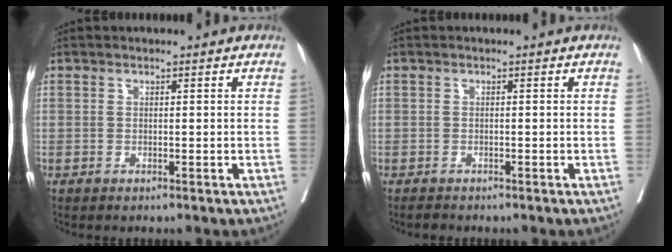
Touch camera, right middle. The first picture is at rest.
{"total": 0.8, "force": [-0.7, 0.3, 0.1], "torque": [-0.007, -0.002, -0.014]}